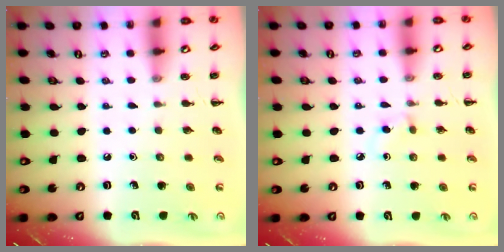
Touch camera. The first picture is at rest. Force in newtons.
{"total": 1.8, "press": 1.6, "slide": 0.8}